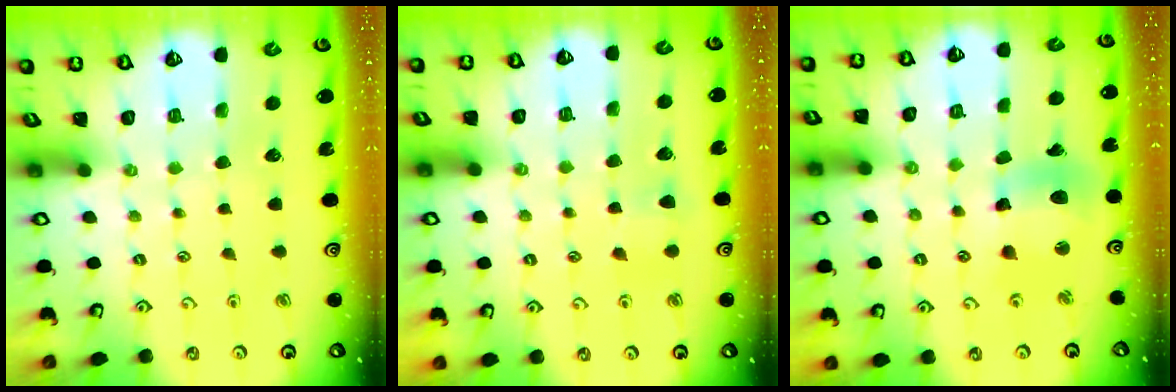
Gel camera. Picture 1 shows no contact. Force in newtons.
{"total": 3.9, "press": 3.9, "slide": 0.5}
{"total": 11.1, "press": 11.0, "slide": 1.4}